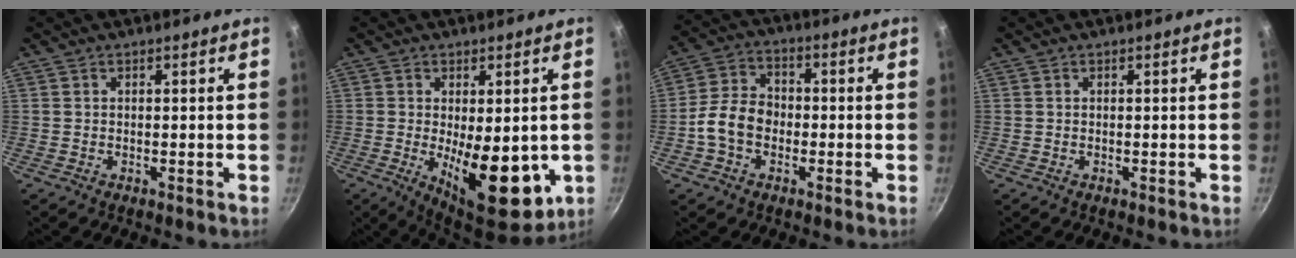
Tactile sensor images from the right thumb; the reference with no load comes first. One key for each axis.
{"total": 15.2, "fx": -2.4, "fy": 6.8, "fz": 13.4, "tx": -0.165, "ty": -0.019, "tz": -0.017}
{"total": 8.6, "fx": -2.1, "fy": 6.5, "fz": 5.2, "tx": -0.075, "ty": 0.028, "tz": -0.050}
{"total": 0.0}